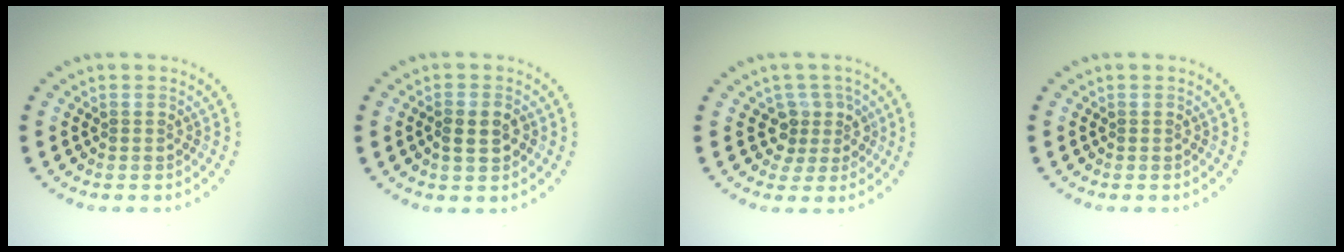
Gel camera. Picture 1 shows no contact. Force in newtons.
{"total": 2.4, "press": 2.4, "slide": 0.5}
{"total": 2.6, "press": 2.0, "slide": 1.7}
{"total": 0.0}